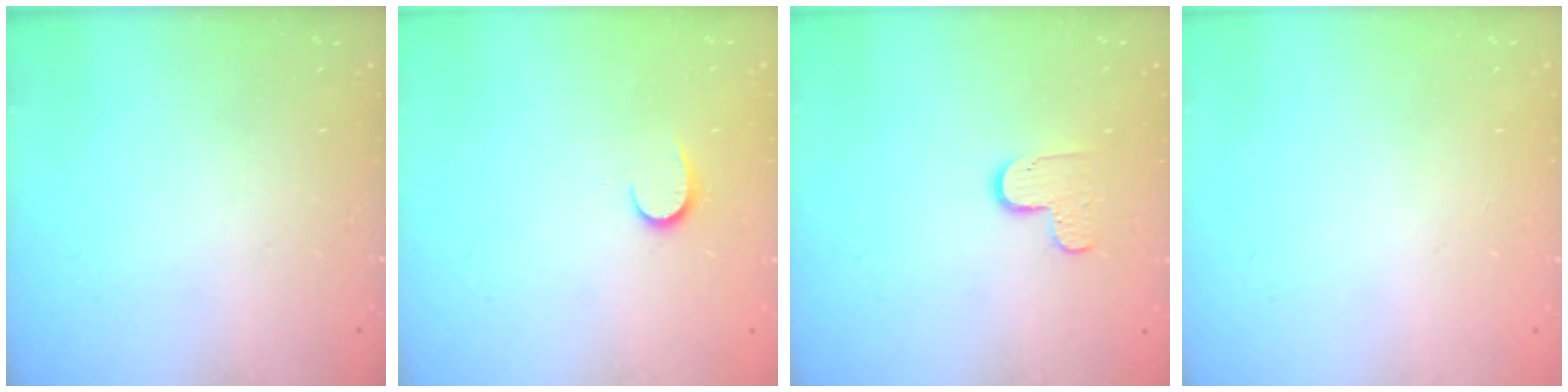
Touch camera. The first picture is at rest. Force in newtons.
{"total": 6.7, "press": 6.7, "slide": 0.6}
{"total": 5.5, "press": 5.5, "slide": 0.5}
{"total": 0.8, "press": 0.5, "slide": 0.6}